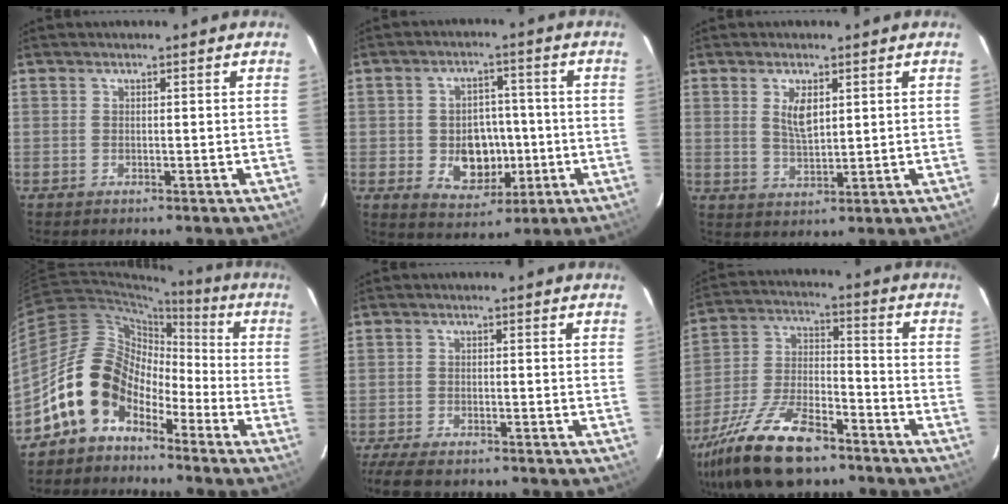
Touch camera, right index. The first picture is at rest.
{"total": 9.2, "force": [-2.0, 7.2, 5.3], "torque": [-0.107, 0.007, -0.014]}
{"total": 4.7, "force": [1.7, 2.0, 3.9], "torque": [-0.069, -0.002, 0.034]}
{"total": 12.0, "force": [-7.0, 8.3, 5.0], "torque": [-0.093, 0.032, -0.132]}
{"total": 9.0, "force": [-7.6, 2.4, 4.2], "torque": [-0.107, -0.028, -0.131]}
{"total": 20.8, "force": [-14.5, 7.8, 12.7], "torque": [-0.265, -0.019, -0.257]}